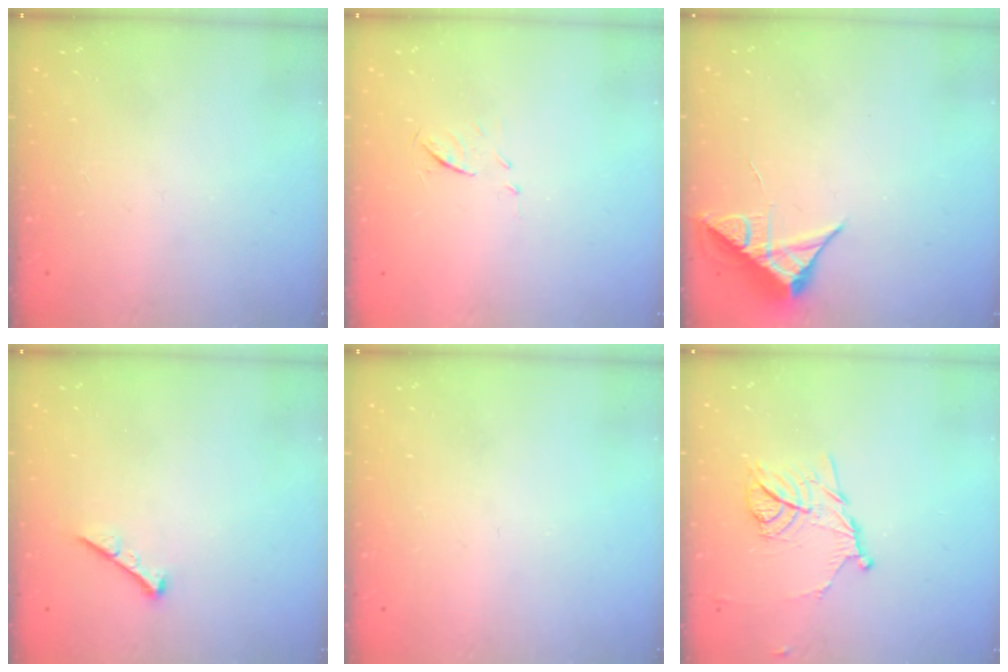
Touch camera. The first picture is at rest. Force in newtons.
{"total": 5.8, "press": 5.8, "slide": 0.5}
{"total": 7.7, "press": 7.7, "slide": 0.4}
{"total": 0.0}
{"total": 0.0}
{"total": 11.4, "press": 11.3, "slide": 0.7}